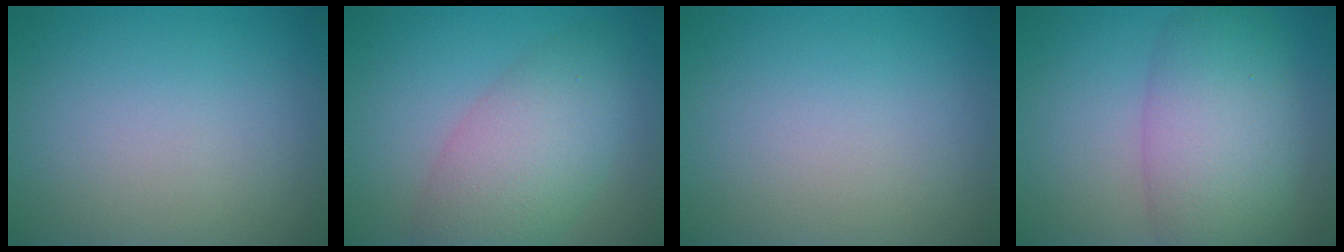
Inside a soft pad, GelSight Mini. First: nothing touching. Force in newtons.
{"total": 6.4, "press": 6.4, "slide": 0.2}
{"total": 0.0}
{"total": 7.7, "press": 7.6, "slide": 0.6}